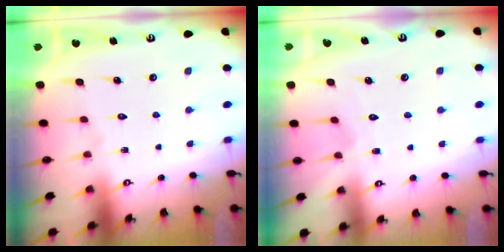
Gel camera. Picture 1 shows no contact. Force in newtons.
{"total": 3.3, "press": 3.3, "slide": 0.4}